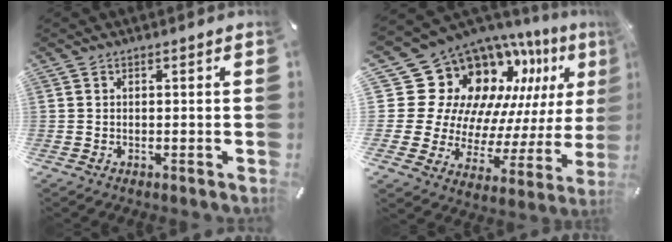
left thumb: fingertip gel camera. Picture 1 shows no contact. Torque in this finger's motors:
{"motor_torque": [2.29, 2.72, 0.42, -0.23, -0.01]}